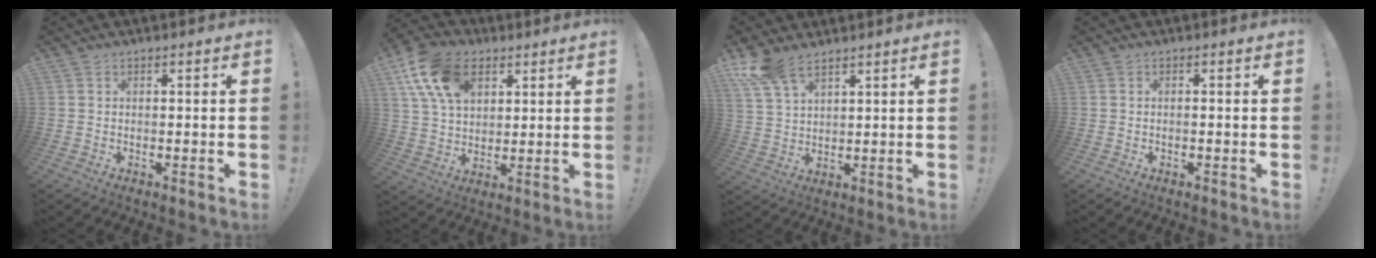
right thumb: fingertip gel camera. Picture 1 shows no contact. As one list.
[{"total": 16.8, "force": [8.0, 11.2, 9.7], "torque": [-0.172, -0.023, 0.153]}, {"total": 8.7, "force": [6.6, 3.3, 4.5], "torque": [-0.089, -0.030, 0.129]}, {"total": 0.6, "force": [-0.5, -0.3, 0.3], "torque": [-0.013, 0.002, -0.007]}]